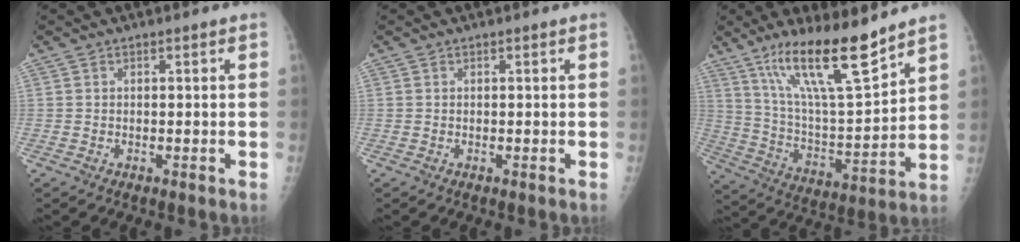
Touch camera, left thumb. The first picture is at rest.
{"total": 0.0}
{"total": 17.5, "force": [12.4, 3.1, 12.1], "torque": [-0.193, -0.073, 0.229]}